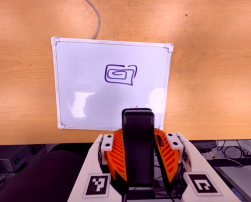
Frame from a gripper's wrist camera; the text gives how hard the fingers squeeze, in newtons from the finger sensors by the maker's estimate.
{"total": 8.1, "left": 6.2, "right": 10.0}